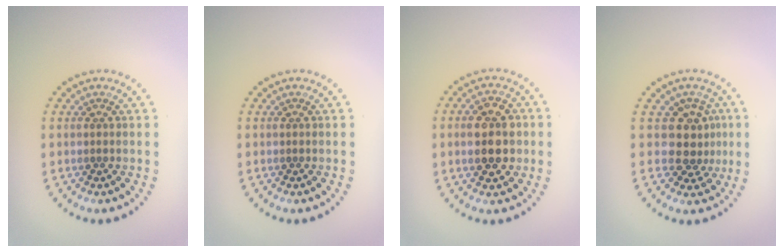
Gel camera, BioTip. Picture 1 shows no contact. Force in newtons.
{"total": 0.0}
{"total": 4.9, "press": 4.9, "slide": 0.3}
{"total": 3.1, "press": 2.5, "slide": 1.9}